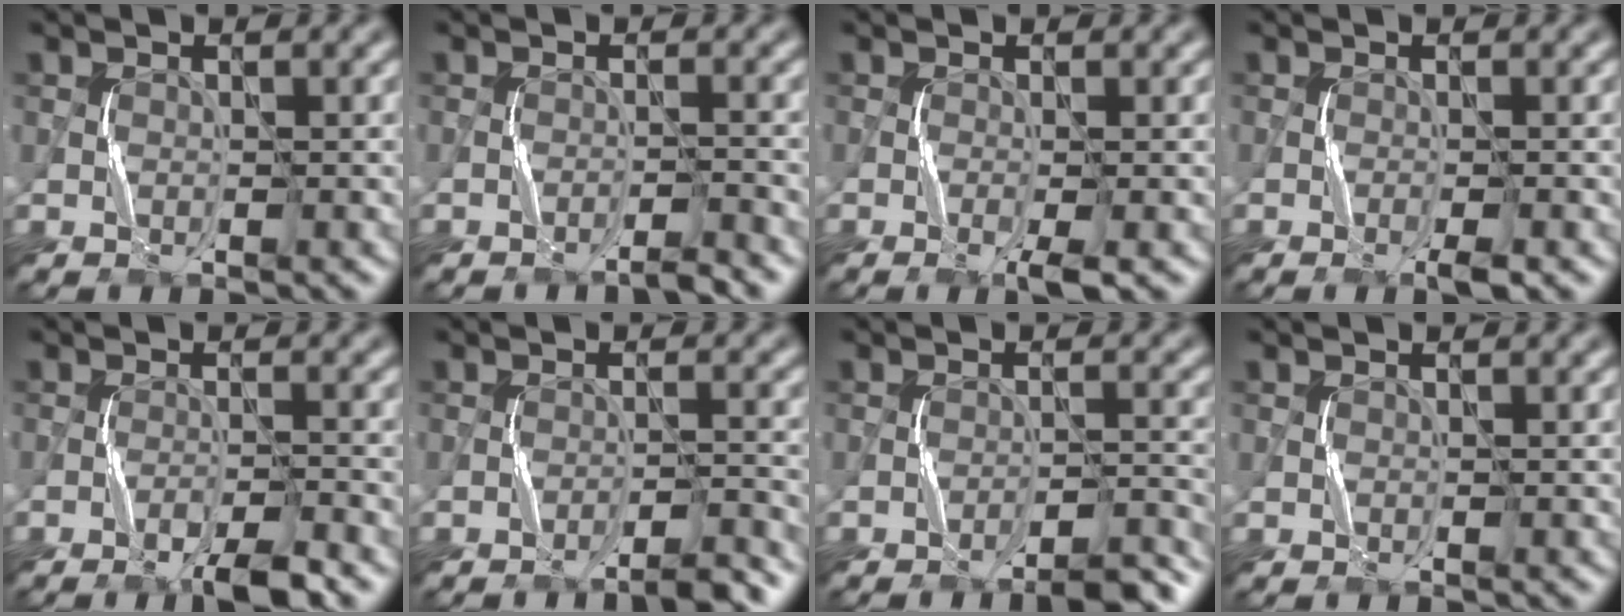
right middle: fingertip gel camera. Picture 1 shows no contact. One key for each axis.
{"total": 1.5, "fx": -1.4, "fy": -0.3, "fz": 0.4, "tx": -0.005, "ty": 0.010, "tz": -0.027}
{"total": 1.6, "fx": -0.8, "fy": -0.1, "fz": 1.3, "tx": -0.029, "ty": -0.001, "tz": -0.019}
{"total": 1.2, "fx": -0.8, "fy": -0.2, "fz": 0.9, "tx": -0.020, "ty": 0.002, "tz": -0.017}
{"total": 3.4, "fx": -2.5, "fy": 0.1, "fz": 2.2, "tx": -0.039, "ty": 0.007, "tz": -0.046}
{"total": 2.4, "fx": -2.1, "fy": -0.2, "fz": 1.0, "tx": -0.013, "ty": 0.012, "tz": -0.040}
{"total": 3.0, "fx": -2.7, "fy": 0.0, "fz": 1.3, "tx": -0.018, "ty": 0.012, "tz": -0.044}
{"total": 0.0}